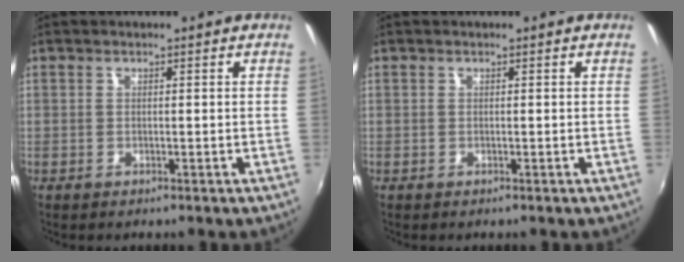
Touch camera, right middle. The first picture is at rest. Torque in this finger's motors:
{"motor_torque": [0.04, 0.04, -0.03, 0.01]}